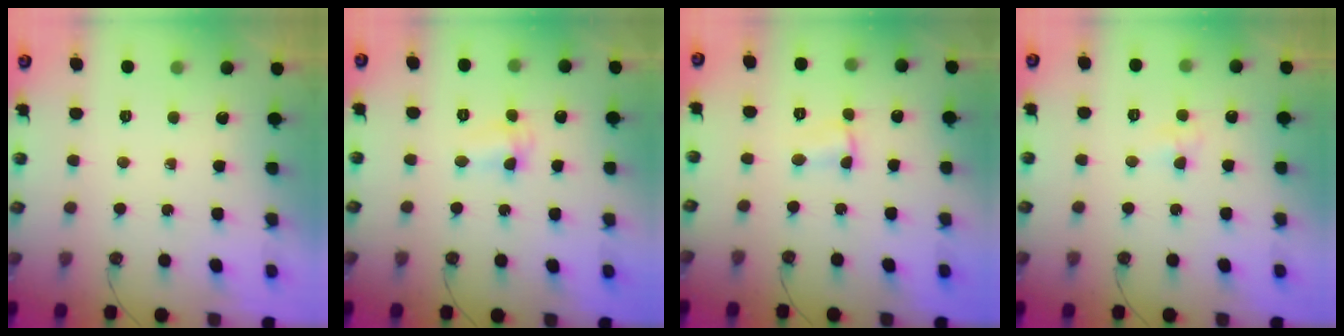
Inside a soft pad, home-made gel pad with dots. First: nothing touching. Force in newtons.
{"total": 2.6, "press": 2.6, "slide": 0.6}
{"total": 3.8, "press": 1.6, "slide": 3.4}
{"total": 3.2, "press": 3.2, "slide": 0.3}